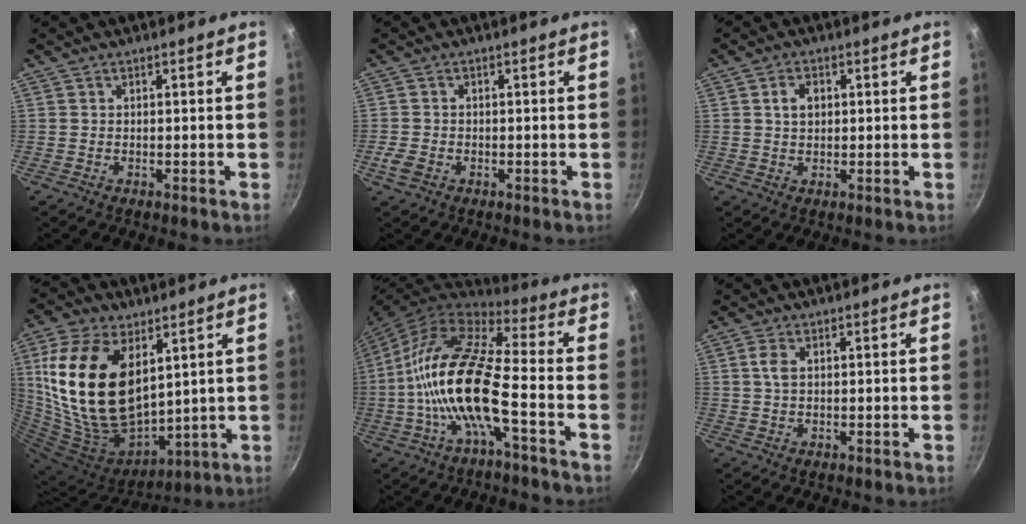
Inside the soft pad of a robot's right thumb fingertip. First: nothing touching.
{"total": 3.1, "force": [-1.2, 2.2, 1.7], "torque": [-0.034, 0.004, -0.022]}
{"total": 3.4, "force": [0.8, 2.4, 2.3], "torque": [-0.028, 0.004, 0.013]}
{"total": 24.7, "force": [6.7, 14.7, 18.7], "torque": [-0.345, -0.032, 0.141]}
{"total": 17.7, "force": [-4.4, 5.2, 16.3], "torque": [-0.314, 0.040, -0.101]}
{"total": 2.6, "force": [0.6, 1.4, 2.2], "torque": [-0.046, 0.004, 0.012]}